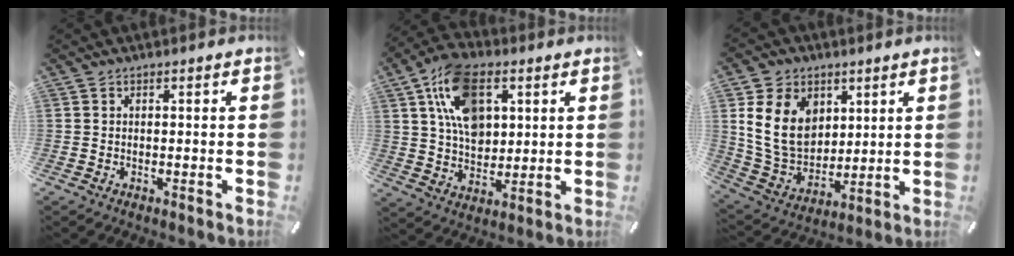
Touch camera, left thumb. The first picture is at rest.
{"total": 14.6, "force": [5.4, 9.6, 9.5], "torque": [-0.185, -0.004, 0.097]}
{"total": 14.5, "force": [4.3, 11.7, 7.5], "torque": [-0.166, -0.011, 0.083]}